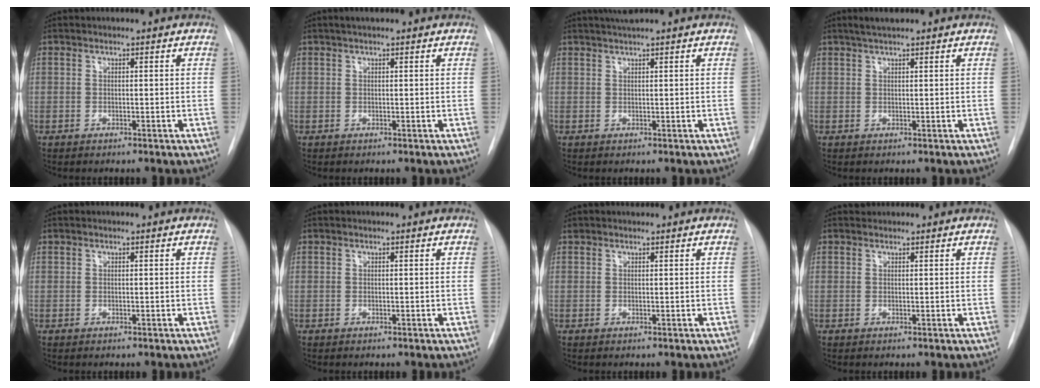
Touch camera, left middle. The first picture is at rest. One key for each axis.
{"total": 1.6, "fx": 1.2, "fy": 0.3, "fz": 1.1, "tx": -0.018, "ty": 0.013, "tz": 0.017}
{"total": 2.2, "fx": 1.8, "fy": -0.4, "fz": 1.1, "tx": -0.016, "ty": 0.013, "tz": 0.035}
{"total": 2.2, "fx": 1.8, "fy": 0.8, "fz": 1.2, "tx": -0.021, "ty": 0.013, "tz": 0.028}
{"total": 0.0}
{"total": 0.0}
{"total": 0.7, "fx": 0.6, "fy": 0.2, "fz": -0.1, "tx": -0.008, "ty": 0.010, "tz": 0.014}
{"total": 0.7, "fx": 0.6, "fy": 0.2, "fz": -0.2, "tx": -0.003, "ty": 0.011, "tz": 0.013}